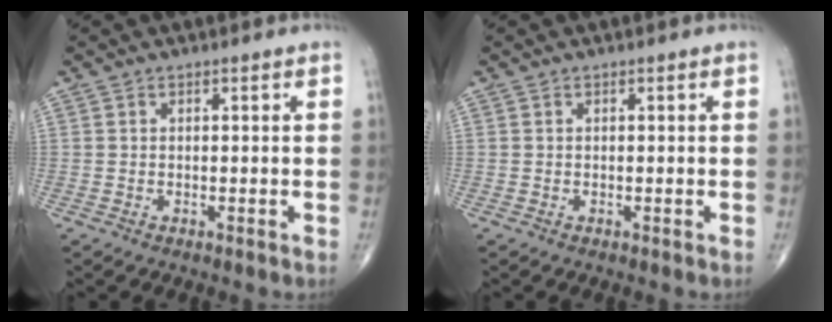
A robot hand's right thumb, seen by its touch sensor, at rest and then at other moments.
{"total": 0.0}